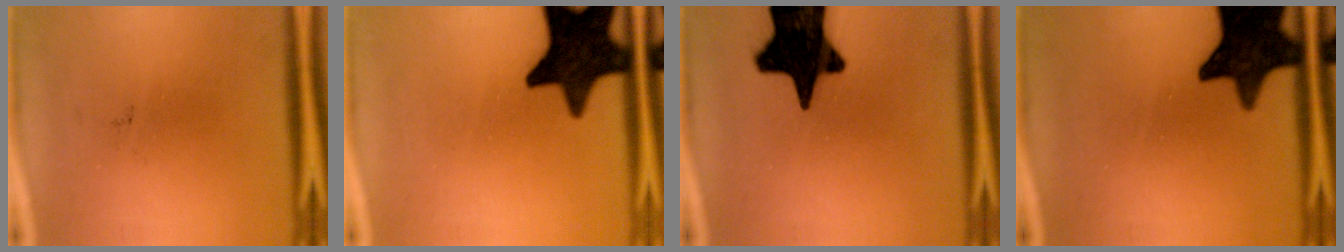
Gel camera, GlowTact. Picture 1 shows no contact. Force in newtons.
{"total": 16.4}
{"total": 18.9}
{"total": 14.8}